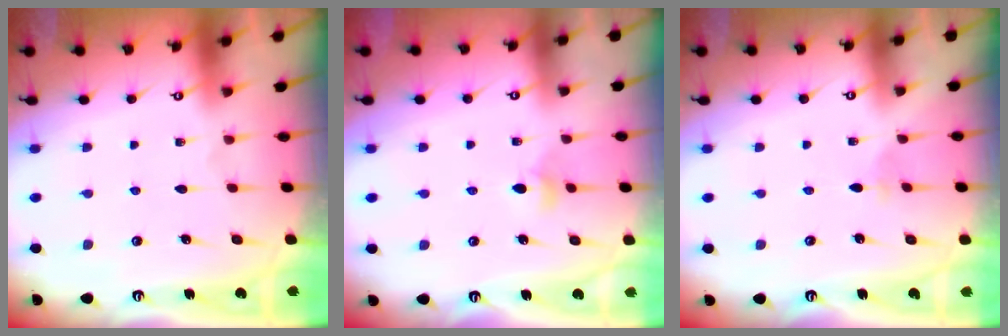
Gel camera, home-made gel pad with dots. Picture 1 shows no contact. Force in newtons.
{"total": 3.8, "press": 3.7, "slide": 0.7}
{"total": 1.6, "press": 1.6, "slide": 0.4}